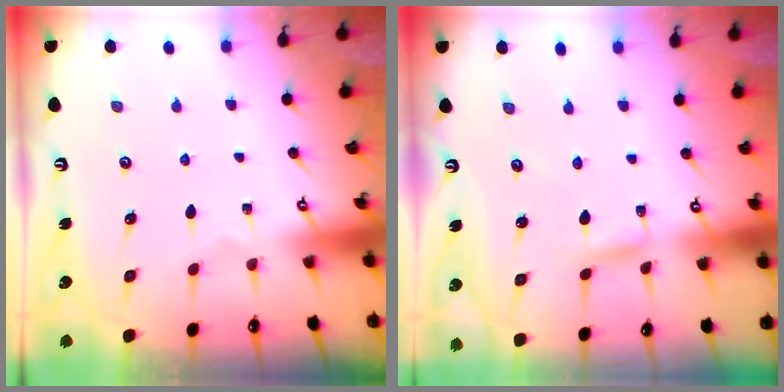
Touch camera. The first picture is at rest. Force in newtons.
{"total": 2.6, "press": 2.6, "slide": 0.1}